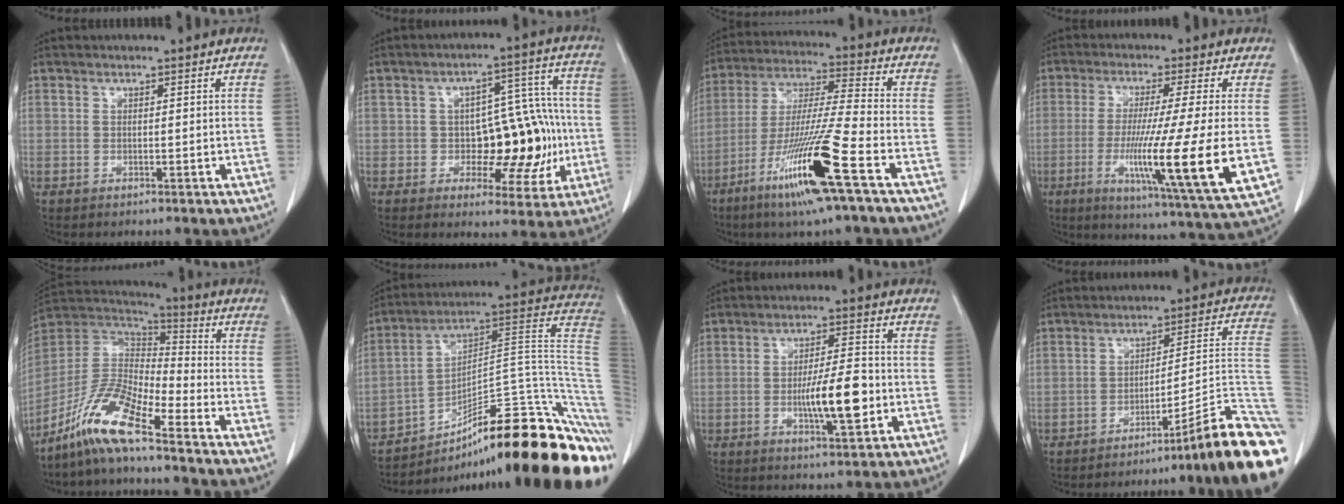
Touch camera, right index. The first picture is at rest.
{"total": 12.2, "force": [-1.9, 6.4, 10.2], "torque": [-0.114, 0.035, -0.016]}
{"total": 16.3, "force": [-8.1, -0.9, 14.1], "torque": [-0.291, -0.034, -0.153]}
{"total": 17.8, "force": [-3.1, -0.8, 17.5], "torque": [-0.285, -0.041, -0.055]}
{"total": 12.5, "force": [-9.1, 1.2, 8.4], "torque": [-0.176, 0.003, -0.176]}
{"total": 29.5, "force": [-15.1, 5.2, 24.8], "torque": [-0.220, 0.050, -0.209]}
{"total": 9.2, "force": [-2.1, 1.6, 8.9], "torque": [-0.151, -0.001, -0.034]}
{"total": 22.2, "force": [-13.9, 0.2, 17.3], "torque": [-0.117, 0.031, -0.198]}